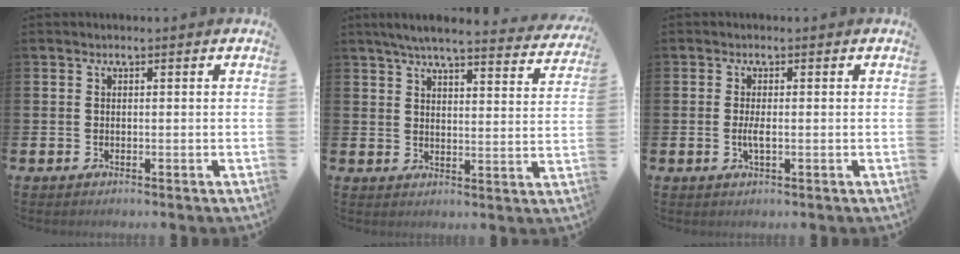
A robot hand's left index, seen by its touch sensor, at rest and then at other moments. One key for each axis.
{"total": 5.2, "fx": 4.8, "fy": 0.3, "fz": 2.0, "tx": -0.056, "ty": -0.029, "tz": 0.081}
{"total": 1.8, "fx": -0.3, "fy": 0.5, "fz": 1.7, "tx": -0.039, "ty": 0.002, "tz": -0.004}